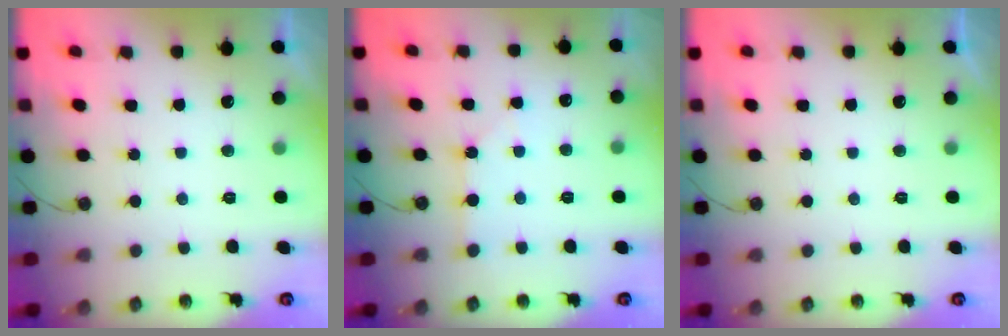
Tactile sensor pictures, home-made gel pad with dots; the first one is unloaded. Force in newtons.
{"total": 1.1, "press": 1.1, "slide": 0.2}
{"total": 0.0}